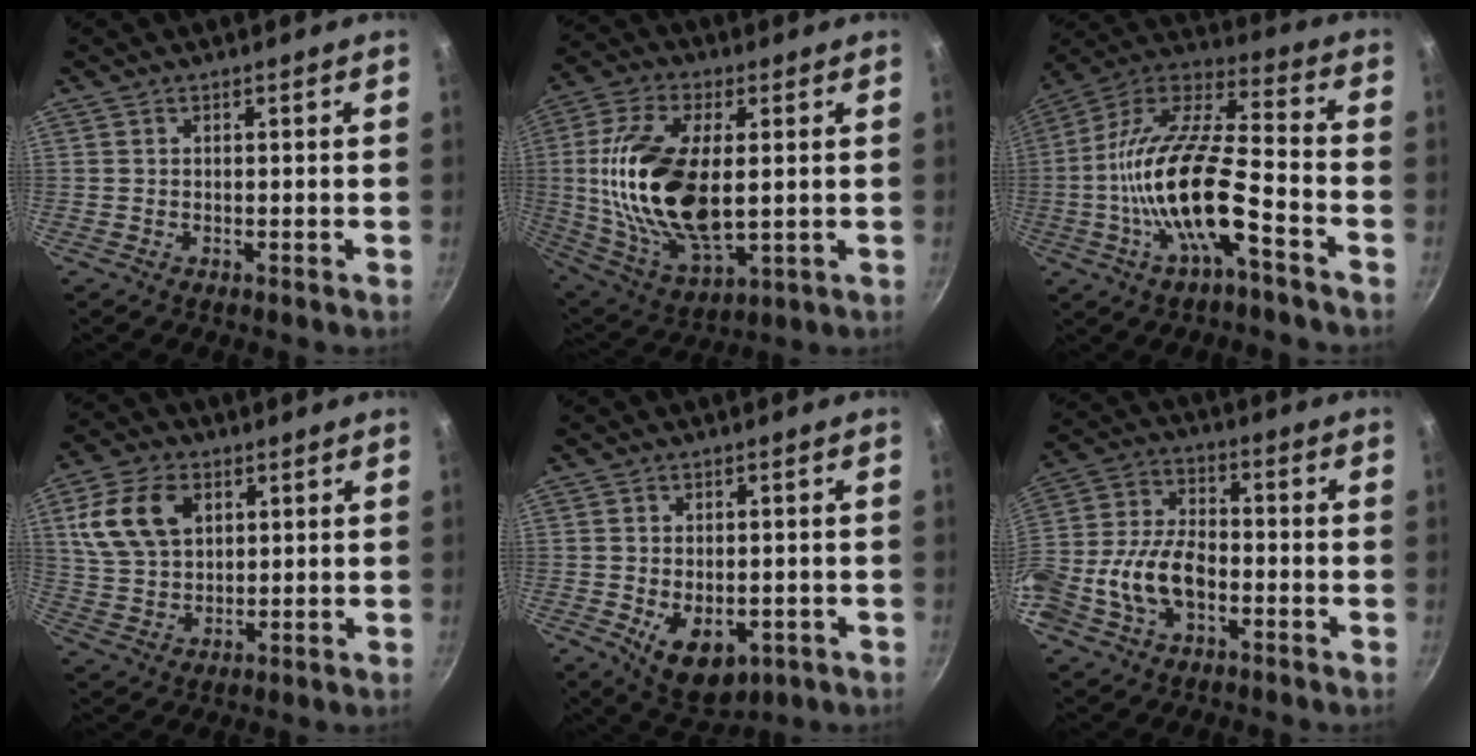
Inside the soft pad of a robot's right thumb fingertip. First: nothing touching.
{"total": 22.0, "force": [1.7, 11.1, 18.9], "torque": [-0.369, -0.004, 0.035]}
{"total": 20.1, "force": [-6.7, 6.7, 17.7], "torque": [-0.328, 0.046, -0.138]}
{"total": 12.6, "force": [4.3, 8.6, 8.1], "torque": [-0.137, -0.003, 0.085]}
{"total": 9.2, "force": [-2.4, 5.8, 6.7], "torque": [-0.077, -0.007, -0.017]}
{"total": 13.8, "force": [-3.8, 8.7, 10.0], "torque": [-0.182, 0.040, -0.081]}